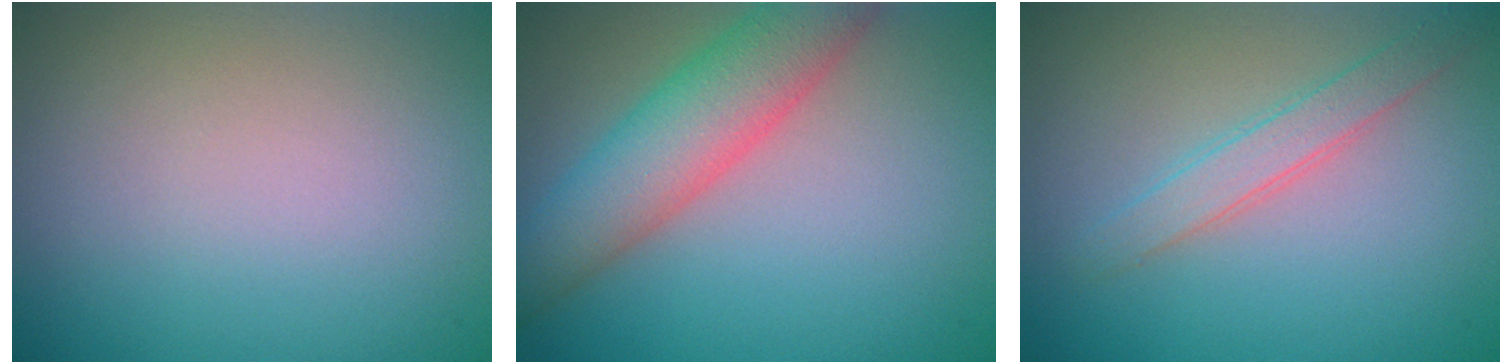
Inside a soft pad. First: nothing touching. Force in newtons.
{"total": 6.4, "press": 6.3, "slide": 0.5}
{"total": 2.2, "press": 2.2, "slide": 0.1}